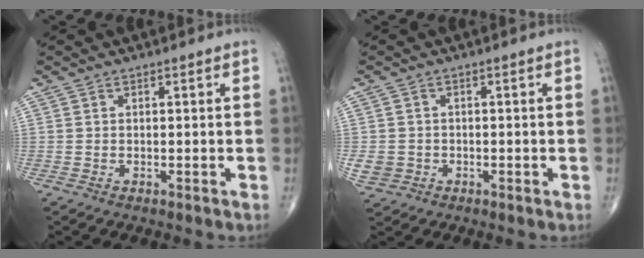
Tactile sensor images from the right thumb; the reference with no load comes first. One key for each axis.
{"total": 3.5, "fx": -0.9, "fy": 3.2, "fz": 1.2, "tx": -0.020, "ty": 0.003, "tz": -0.010}